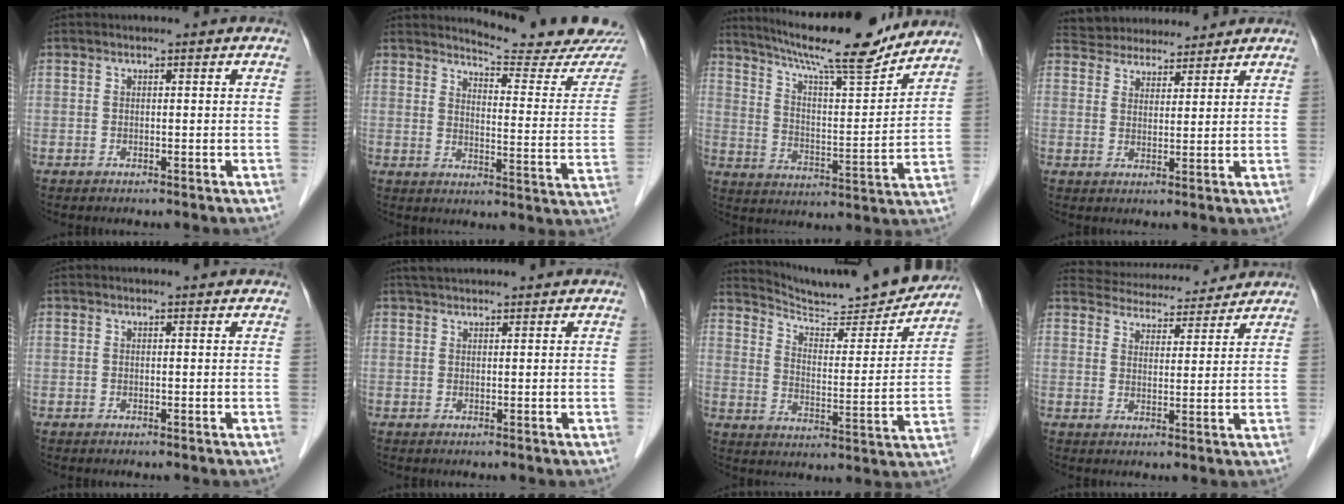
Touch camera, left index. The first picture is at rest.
{"total": 16.0, "force": [15.5, 0.1, 3.6], "torque": [-0.045, -0.107, 0.175]}
{"total": 18.9, "force": [16.7, 1.3, 8.8], "torque": [-0.151, -0.003, 0.256]}
{"total": 9.5, "force": [8.9, 2.7, 1.8], "torque": [-0.025, 0.022, 0.139]}
{"total": 2.1, "force": [2.0, 0.2, 0.4], "torque": [-0.011, 0.002, 0.016]}
{"total": 4.5, "force": [4.1, 0.8, 1.7], "torque": [-0.024, 0.034, 0.065]}
{"total": 19.9, "force": [18.7, 1.6, 6.7], "torque": [-0.105, -0.047, 0.258]}
{"total": 12.5, "force": [12.0, 2.7, 2.3], "torque": [-0.027, 0.017, 0.163]}